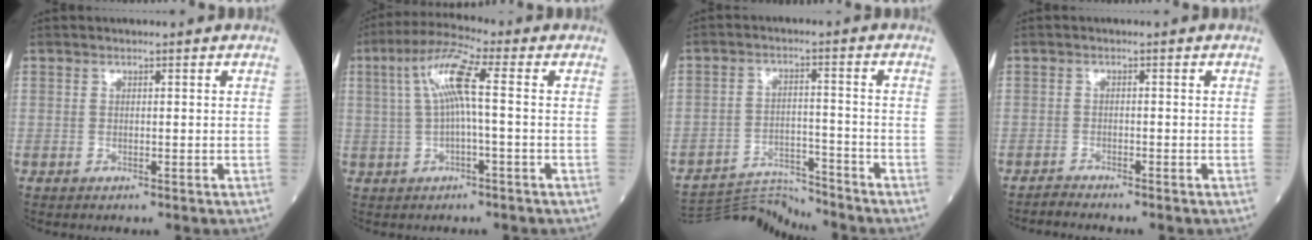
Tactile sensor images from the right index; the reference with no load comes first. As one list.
[{"total": 7.8, "force": [1.1, 0.7, 7.7], "torque": [-0.154, 0.027, 0.019]}, {"total": 9.9, "force": [-9.9, -0.7, -0.1], "torque": [-0.002, 0.003, -0.173]}, {"total": 1.4, "force": [-1.3, -0.4, -0.3], "torque": [-0.002, -0.009, -0.025]}]